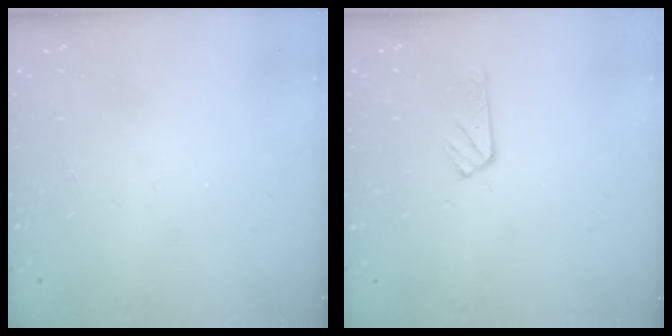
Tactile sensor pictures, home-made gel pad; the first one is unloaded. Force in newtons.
{"total": 3.6, "press": 3.5, "slide": 0.5}